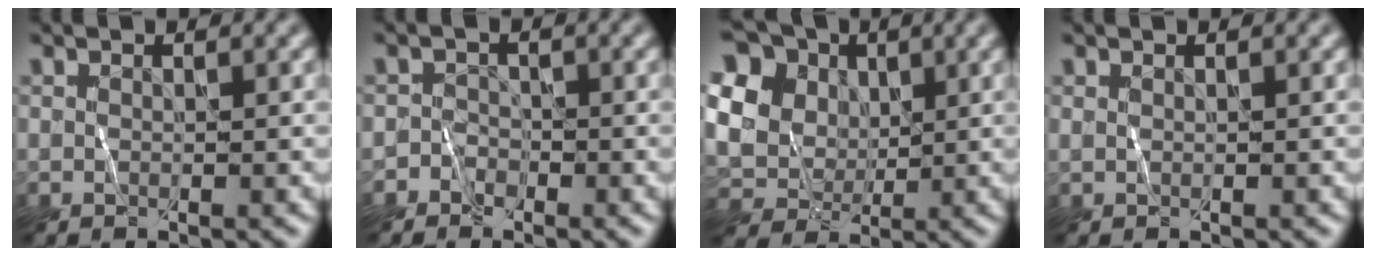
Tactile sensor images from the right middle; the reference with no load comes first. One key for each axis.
{"total": 1.4, "fx": -1.0, "fy": 0.9, "fz": -0.2, "tx": 0.010, "ty": 0.008, "tz": -0.021}
{"total": 12.9, "fx": 4.6, "fy": 10.8, "fz": 5.5, "tx": -0.161, "ty": 0.014, "tz": 0.087}
{"total": 0.0}